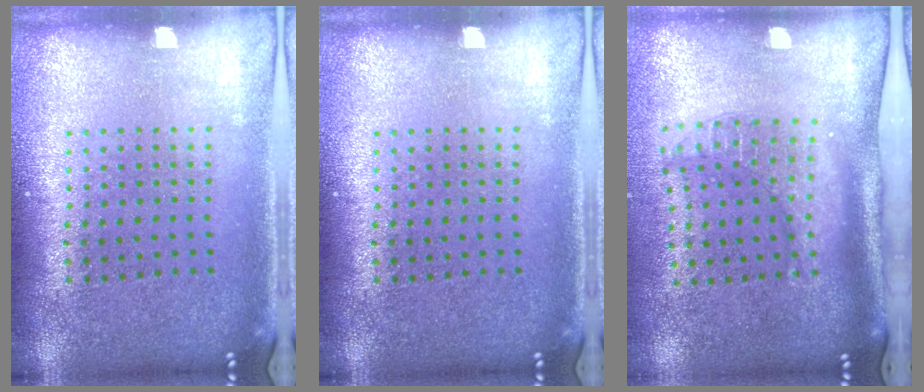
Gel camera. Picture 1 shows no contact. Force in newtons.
{"total": 0.0}
{"total": 2.2, "press": 1.7, "slide": 1.5}